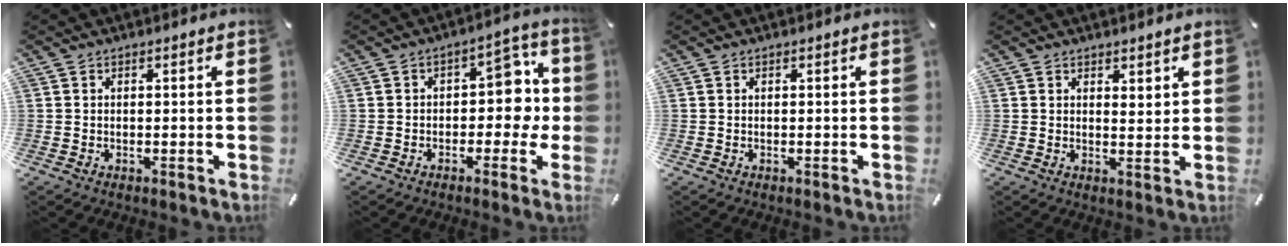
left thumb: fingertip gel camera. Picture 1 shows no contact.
{"total": 10.6, "force": [0.6, 7.1, 7.9], "torque": [-0.091, 0.000, 0.007]}
{"total": 0.0}
{"total": 2.5, "force": [2.1, 1.4, 0.3], "torque": [0.007, -0.013, 0.037]}